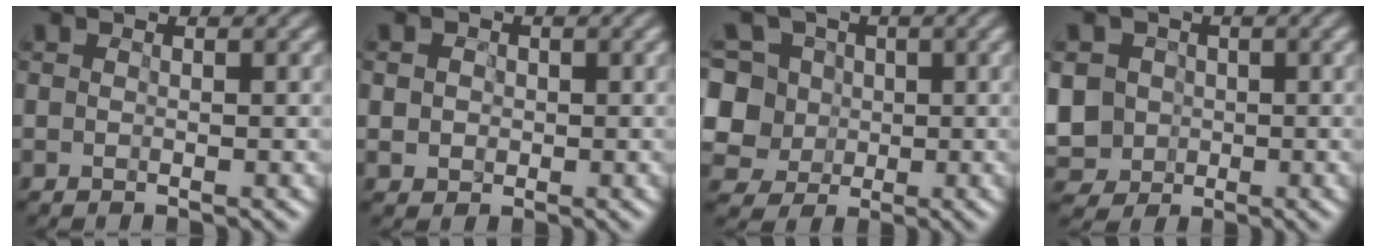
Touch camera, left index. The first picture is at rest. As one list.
[{"total": 2.6, "force": [0.5, 2.3, 1.0], "torque": [-0.014, 0.022, 0.002]}, {"total": 9.1, "force": [0.8, 8.4, 3.4], "torque": [-0.122, 0.030, 0.013]}, {"total": 9.1, "force": [-1.3, 8.3, 3.5], "torque": [-0.113, 0.005, -0.039]}]